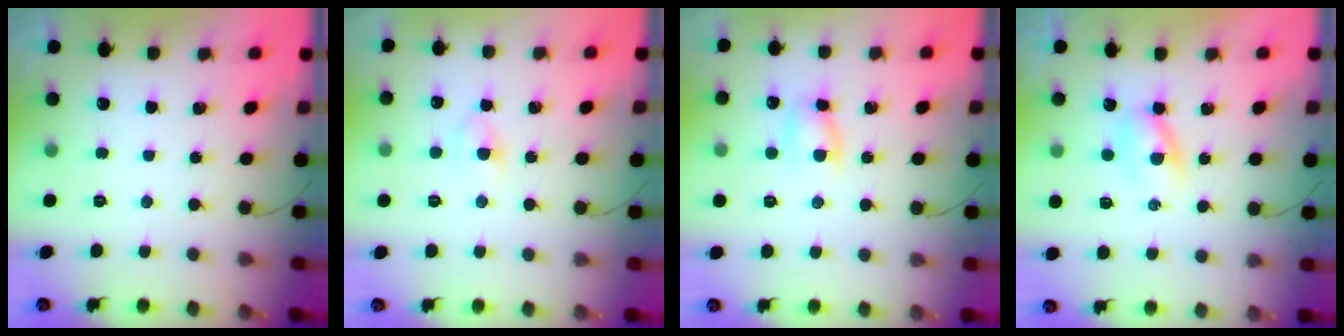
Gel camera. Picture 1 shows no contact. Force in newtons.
{"total": 3.7, "press": 3.5, "slide": 1.1}
{"total": 5.9, "press": 5.8, "slide": 0.7}
{"total": 3.7, "press": 3.5, "slide": 1.1}